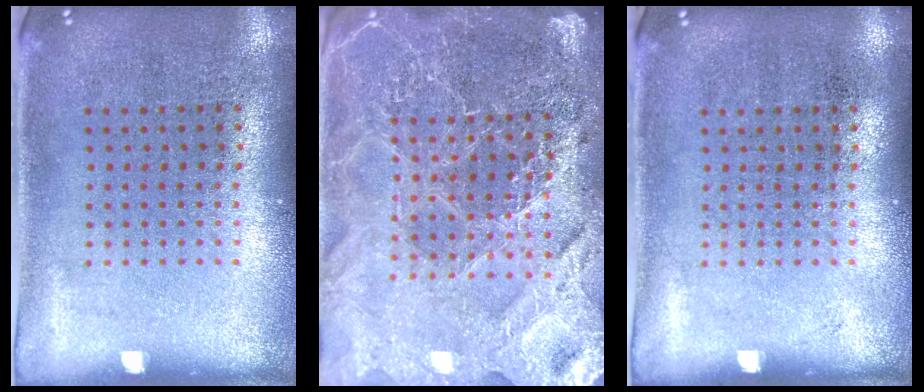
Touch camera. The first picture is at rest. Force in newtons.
{"total": 4.9, "press": 4.4, "slide": 2.1}
{"total": 0.0}